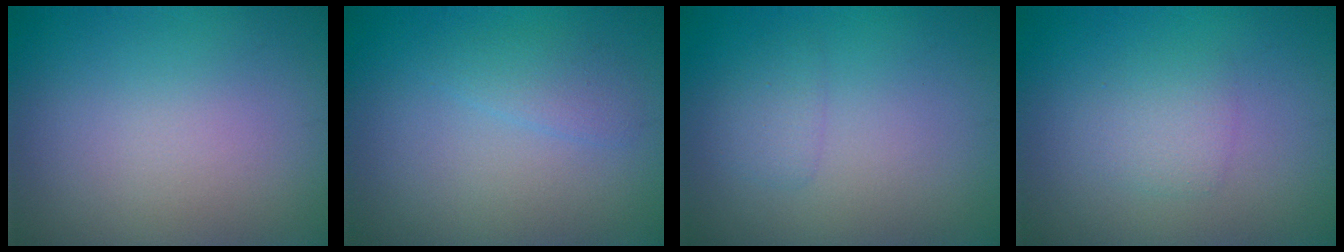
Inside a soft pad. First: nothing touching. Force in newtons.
{"total": 1.6, "press": 1.6, "slide": 0.0}
{"total": 1.4, "press": 1.4, "slide": 0.1}
{"total": 1.8, "press": 1.8, "slide": 0.2}